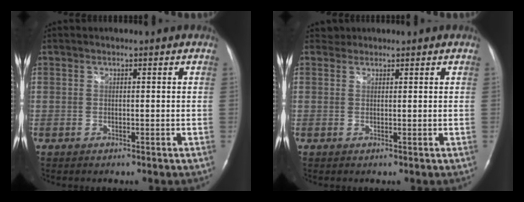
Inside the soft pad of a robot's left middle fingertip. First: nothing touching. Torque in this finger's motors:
{"motor_torque": [-0.21, -0.22, -0.18, 0.00]}